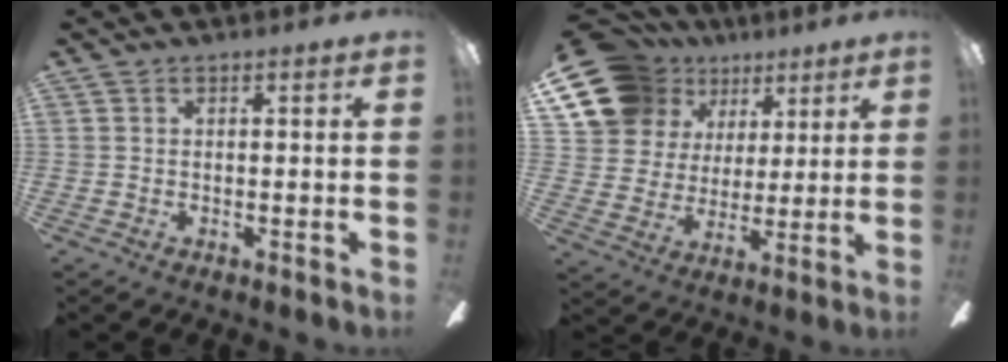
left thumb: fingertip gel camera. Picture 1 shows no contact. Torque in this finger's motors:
{"motor_torque": [2.58, 2.43, 1.33, -1.43, 0.68]}